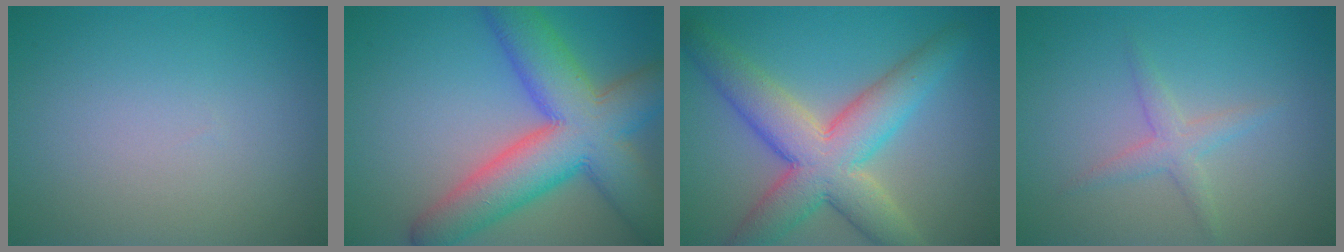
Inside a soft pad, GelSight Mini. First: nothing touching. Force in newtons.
{"total": 11.3, "press": 11.3, "slide": 0.2}
{"total": 8.6, "press": 8.6, "slide": 0.4}
{"total": 2.0, "press": 2.0, "slide": 0.1}